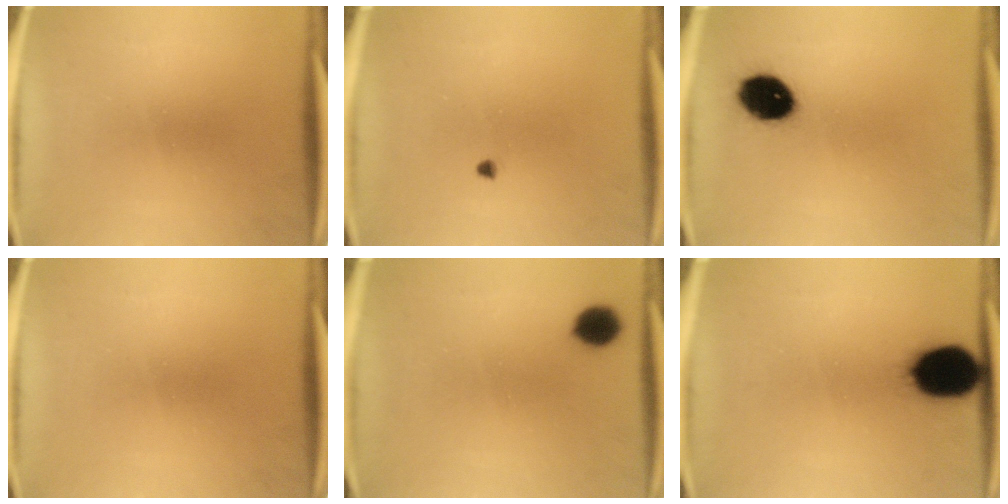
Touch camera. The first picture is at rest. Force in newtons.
{"total": 0.7}
{"total": 10.8}
{"total": 0.0}
{"total": 6.2}
{"total": 14.4}